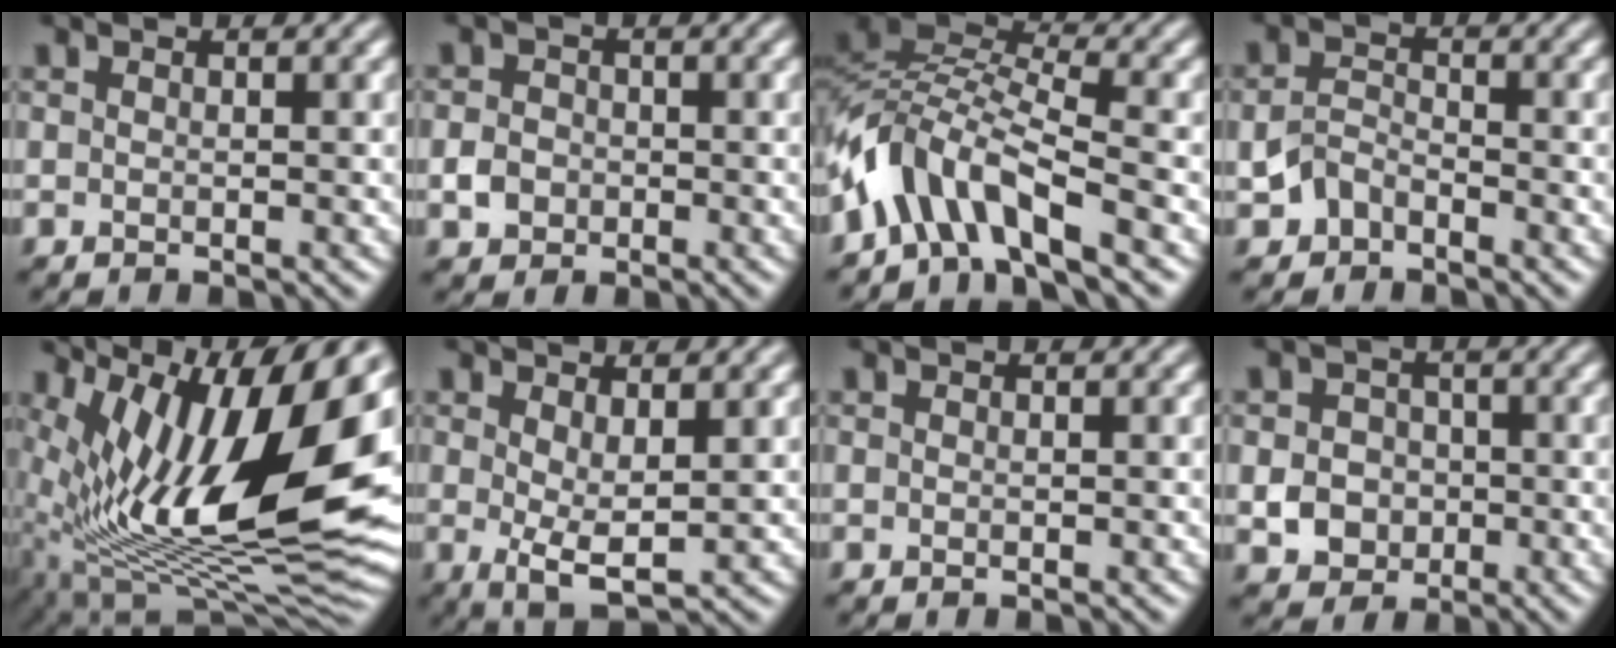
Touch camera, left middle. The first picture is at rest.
{"total": 2.1, "force": [-0.6, 1.8, 0.8], "torque": [-0.011, 0.000, -0.016]}
{"total": 6.6, "force": [-3.8, 2.6, 4.8], "torque": [-0.081, 0.008, -0.090]}
{"total": 2.3, "force": [-1.4, 1.5, 1.1], "torque": [-0.024, 0.009, -0.031]}
{"total": 16.3, "force": [5.1, 6.3, 14.2], "torque": [-0.250, 0.013, 0.079]}
{"total": 3.3, "force": [0.6, 0.9, 3.1], "torque": [-0.054, -0.009, 0.014]}
{"total": 0.0}
{"total": 3.4, "force": [-0.7, 3.1, 1.4], "torque": [-0.019, 0.000, -0.014]}